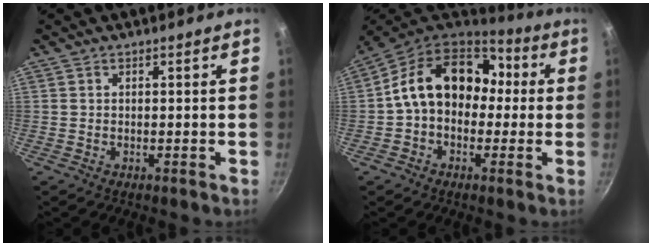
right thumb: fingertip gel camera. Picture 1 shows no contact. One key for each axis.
{"total": 17.1, "fx": 1.7, "fy": 12.8, "fz": 11.2, "tx": -0.138, "ty": 0.044, "tz": 0.011}